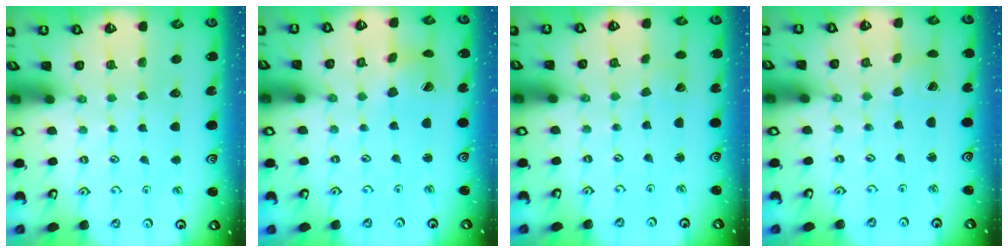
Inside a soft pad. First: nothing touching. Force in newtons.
{"total": 5.4, "press": 5.4, "slide": 0.5}
{"total": 1.5, "press": 1.5, "slide": 0.0}
{"total": 1.7, "press": 1.7, "slide": 0.1}